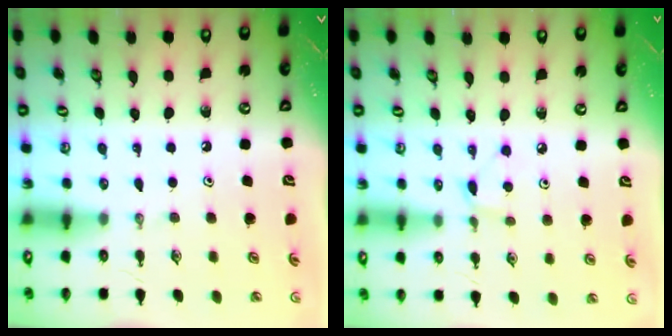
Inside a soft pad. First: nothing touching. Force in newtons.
{"total": 3.7, "press": 3.7, "slide": 0.5}